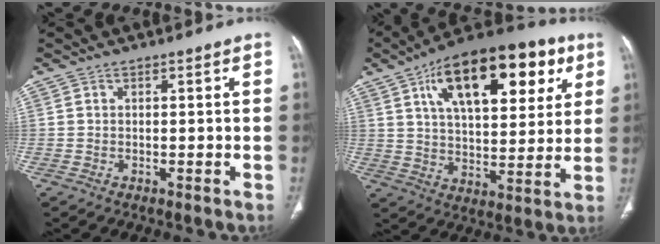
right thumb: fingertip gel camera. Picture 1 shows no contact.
{"total": 24.8, "force": [10.6, 11.8, 19.1], "torque": [-0.260, -0.005, 0.167]}